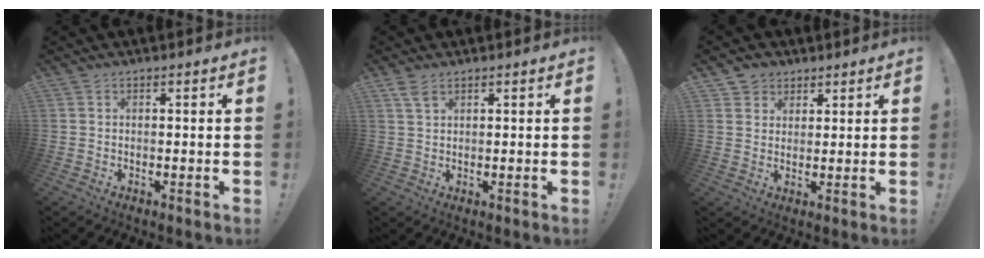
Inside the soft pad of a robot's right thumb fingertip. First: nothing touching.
{"total": 3.3, "force": [2.0, 1.3, 2.3], "torque": [-0.045, -0.003, 0.036]}
{"total": 4.1, "force": [2.4, 3.3, 0.0], "torque": [0.004, -0.013, 0.044]}